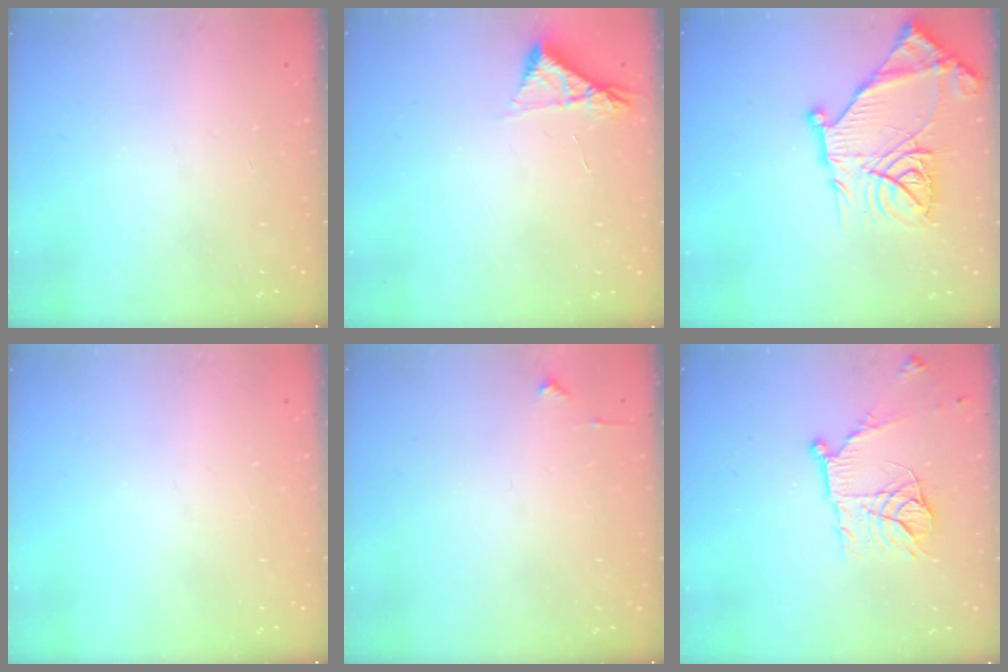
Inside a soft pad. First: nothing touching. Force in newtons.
{"total": 5.0, "press": 5.0, "slide": 0.8}
{"total": 22.8, "press": 22.6, "slide": 2.3}
{"total": 0.0}
{"total": 3.0, "press": 3.0, "slide": 0.4}
{"total": 14.9, "press": 14.8, "slide": 1.4}